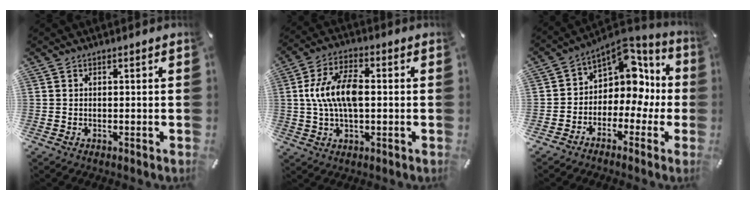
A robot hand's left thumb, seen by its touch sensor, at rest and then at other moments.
{"total": 11.1, "force": [0.4, 5.9, 9.4], "torque": [-0.201, 0.008, 0.004]}
{"total": 10.1, "force": [3.5, 7.9, 5.3], "torque": [-0.074, -0.037, 0.060]}